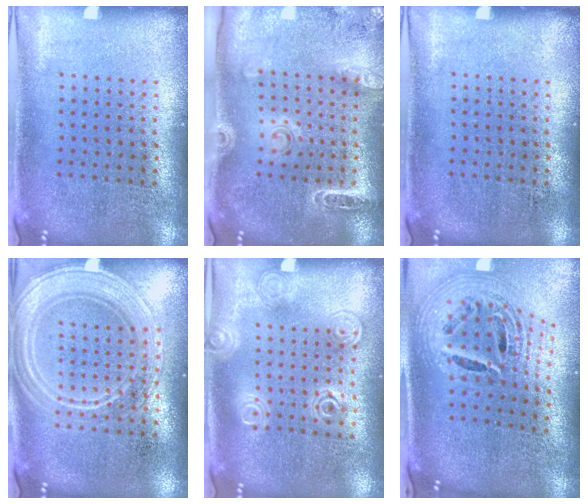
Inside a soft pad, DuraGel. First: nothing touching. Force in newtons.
{"total": 1.7, "press": 1.7, "slide": 0.1}
{"total": 0.0}
{"total": 3.7, "press": 3.7, "slide": 0.6}
{"total": 1.2, "press": 1.2, "slide": 0.3}
{"total": 2.7, "press": 1.9, "slide": 1.9}